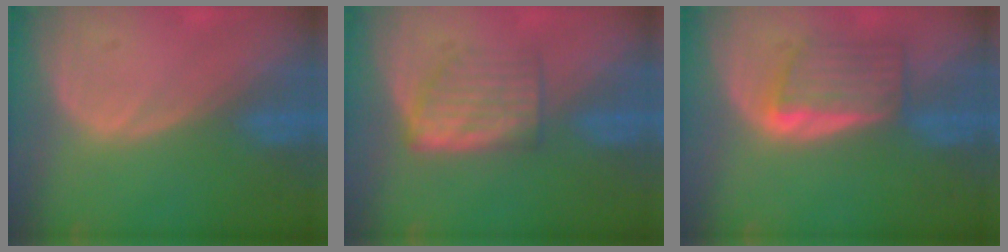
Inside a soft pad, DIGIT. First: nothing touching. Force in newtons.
{"total": 5.6, "press": 5.3, "slide": 1.9}
{"total": 5.7, "press": 5.6, "slide": 1.1}